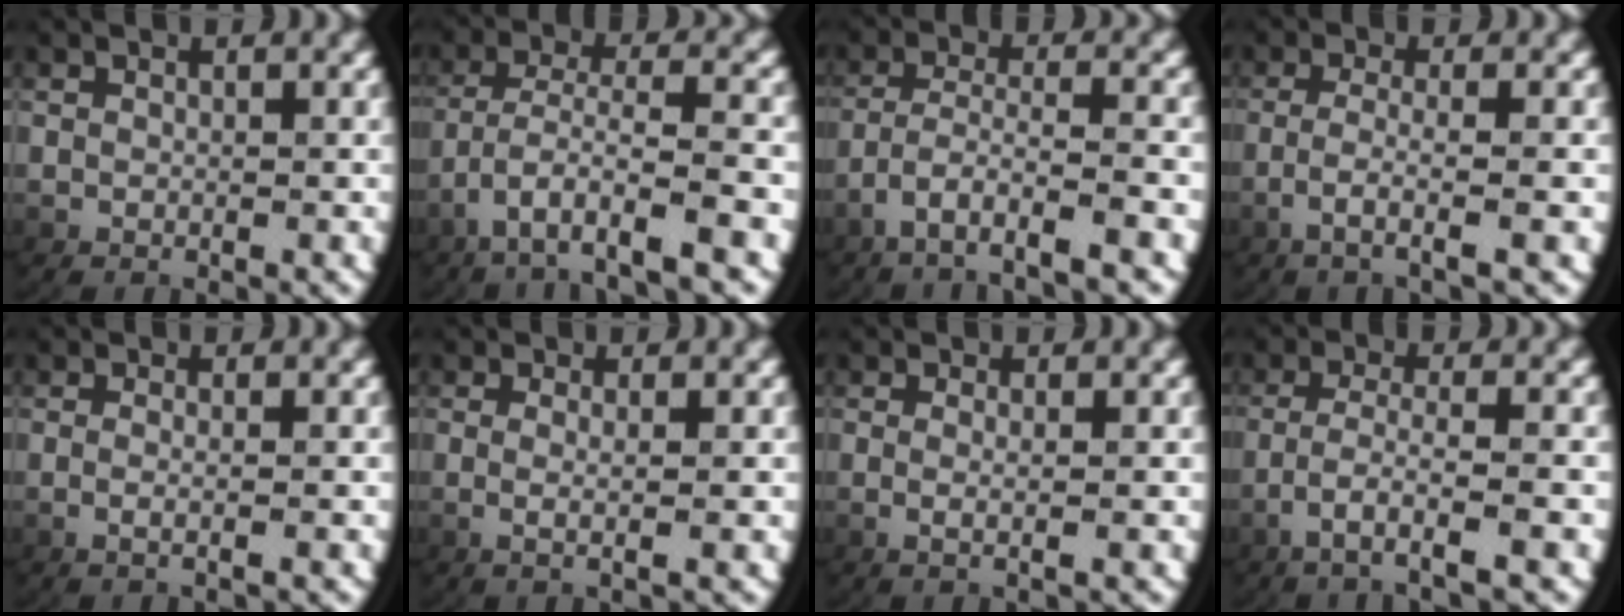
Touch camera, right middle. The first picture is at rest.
{"total": 4.5, "force": [-2.2, 1.1, 3.8], "torque": [-0.089, -0.017, -0.022]}
{"total": 4.4, "force": [-2.8, 0.7, 3.3], "torque": [-0.075, -0.019, -0.034]}
{"total": 3.2, "force": [-1.3, 0.1, 3.0], "torque": [-0.069, -0.012, -0.013]}
{"total": 1.3, "force": [-0.4, -0.2, 1.2], "torque": [-0.040, -0.010, -0.003]}
{"total": 1.7, "force": [0.1, -0.2, 1.7], "torque": [-0.048, -0.011, 0.008]}
{"total": 1.4, "force": [0.0, -0.2, 1.4], "torque": [-0.041, -0.011, 0.006]}
{"total": 4.0, "force": [-2.3, 0.3, 3.3], "torque": [-0.072, -0.014, -0.028]}